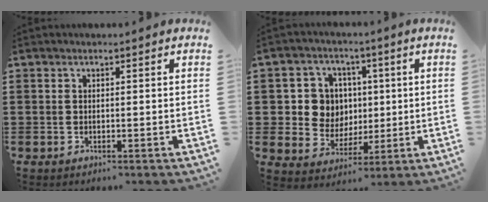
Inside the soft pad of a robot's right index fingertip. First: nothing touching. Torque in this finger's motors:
{"motor_torque": [0.33, 0.29, 0.52, 0.05]}